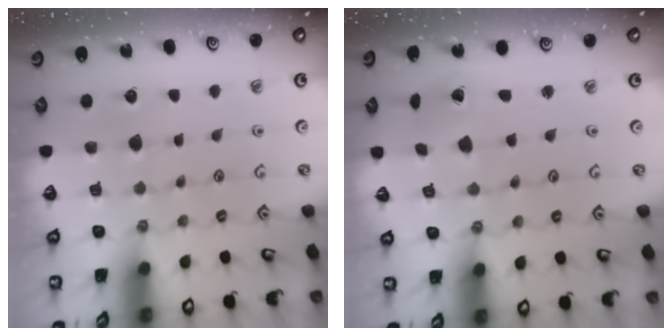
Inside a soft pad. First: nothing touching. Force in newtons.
{"total": 2.4, "press": 2.4, "slide": 0.3}